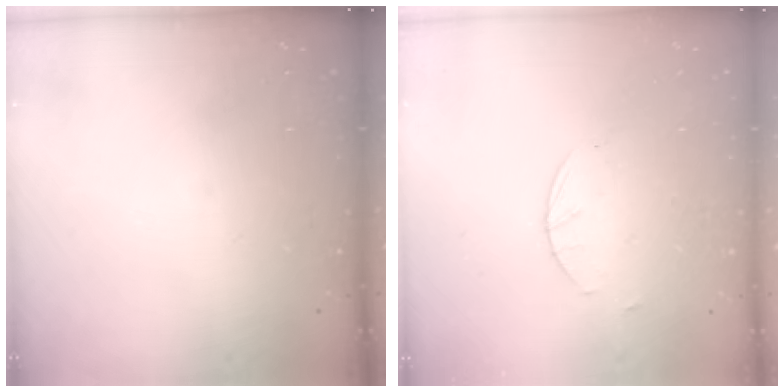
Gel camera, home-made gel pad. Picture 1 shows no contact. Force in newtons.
{"total": 1.7, "press": 1.7, "slide": 0.3}